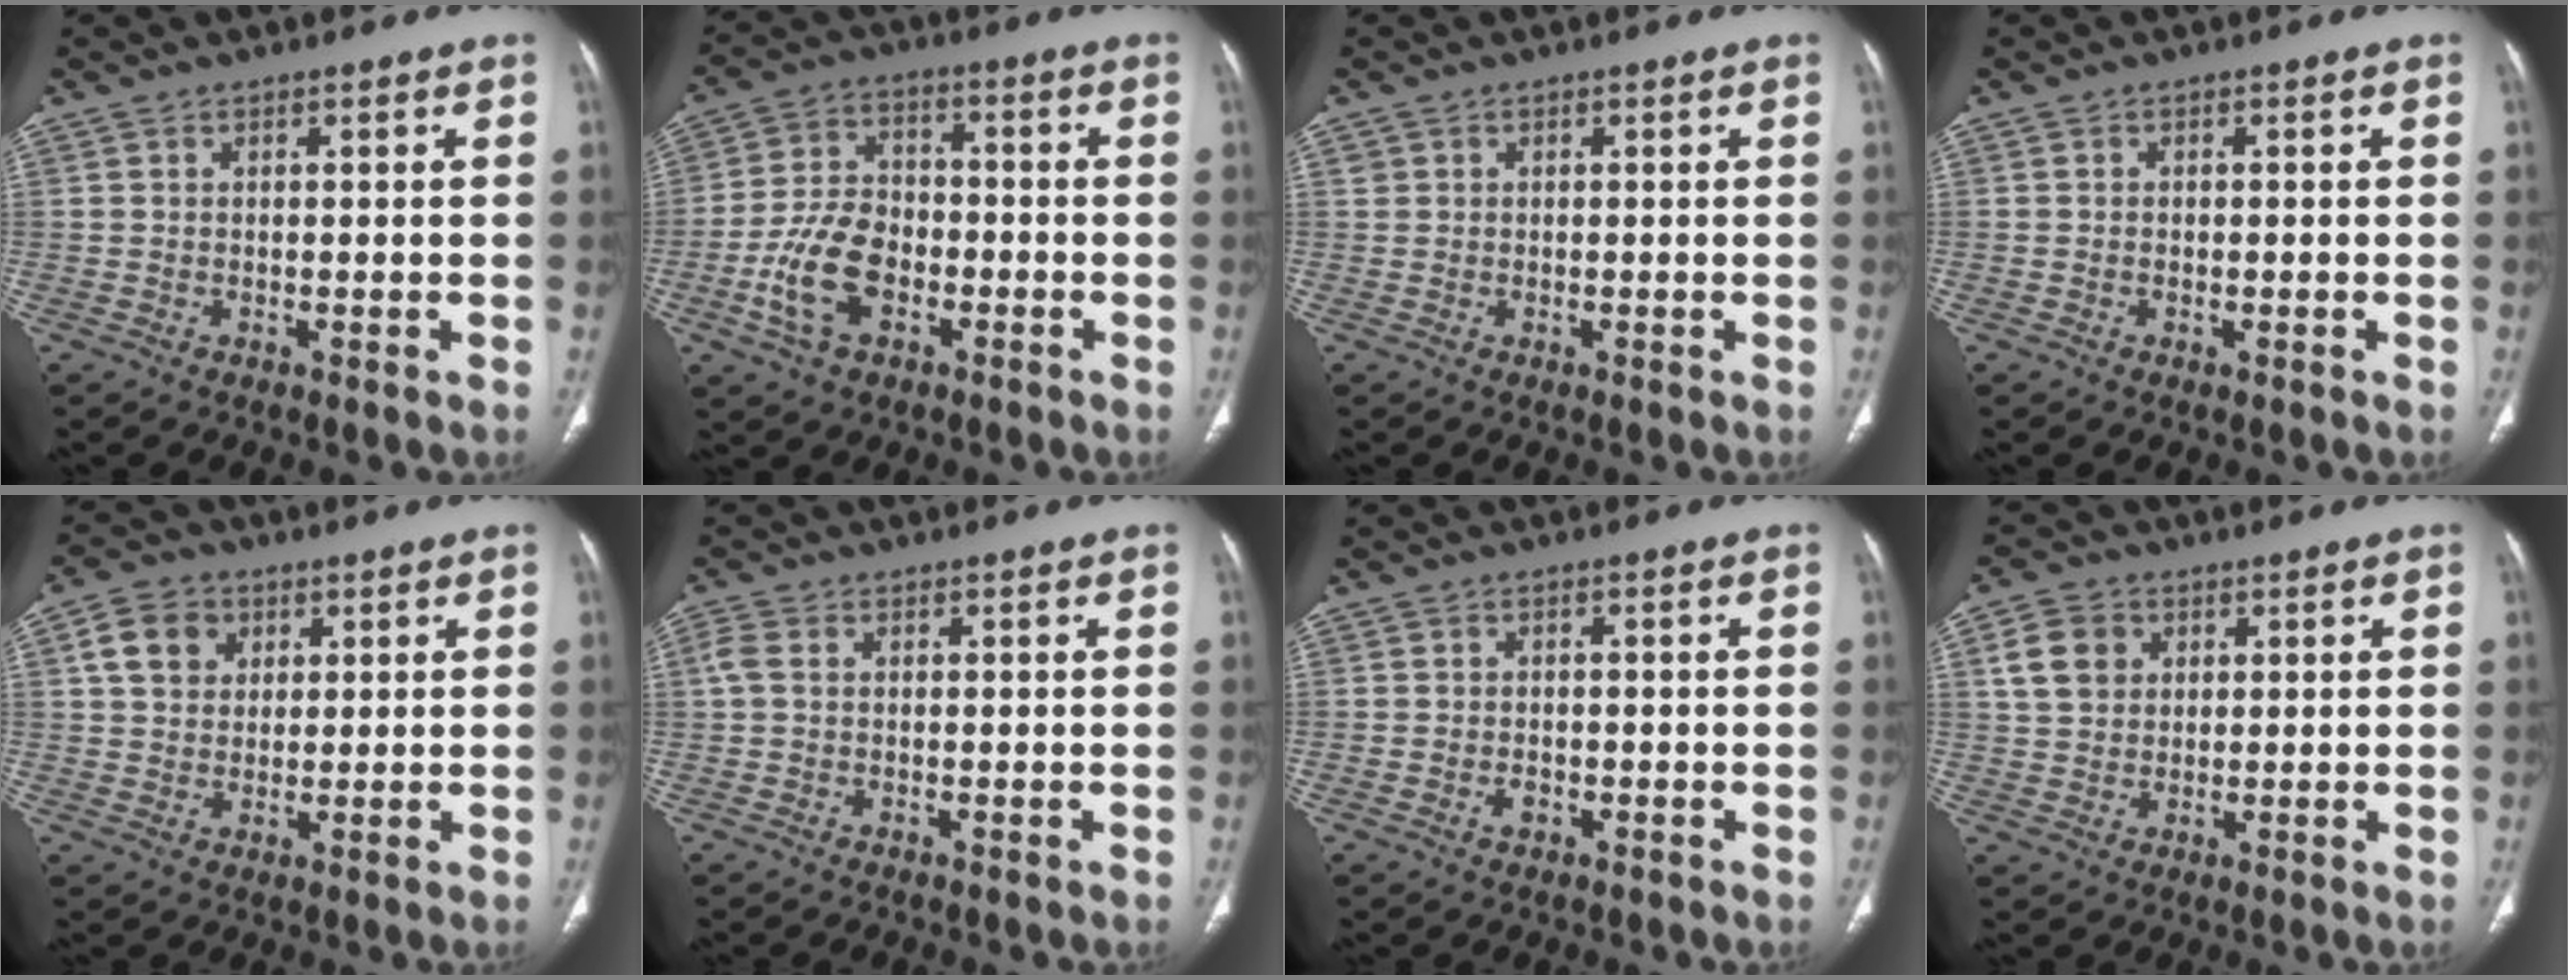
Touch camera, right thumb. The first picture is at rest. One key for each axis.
{"total": 11.4, "fx": -4.2, "fy": 7.3, "fz": 7.8, "tx": -0.147, "ty": 0.025, "tz": -0.079}
{"total": 0.7, "fx": 0.1, "fy": 0.7, "fz": 0.0, "tx": 0.005, "ty": 0.006, "tz": 0.003}
{"total": 0.6, "fx": -0.3, "fy": 0.2, "fz": 0.4, "tx": -0.014, "ty": 0.002, "tz": -0.003}
{"total": 6.9, "fx": 2.4, "fy": 5.6, "fz": 3.3, "tx": -0.034, "ty": 0.001, "tz": 0.040}
{"total": 2.2, "fx": 0.2, "fy": 1.4, "fz": 1.6, "tx": -0.049, "ty": 0.007, "tz": 0.002}
{"total": 1.6, "fx": -0.8, "fy": 1.1, "fz": 0.9, "tx": -0.013, "ty": 0.008, "tz": -0.010}
{"total": 6.3, "fx": 2.0, "fy": 5.2, "fz": 3.1, "tx": -0.038, "ty": 0.001, "tz": 0.038}